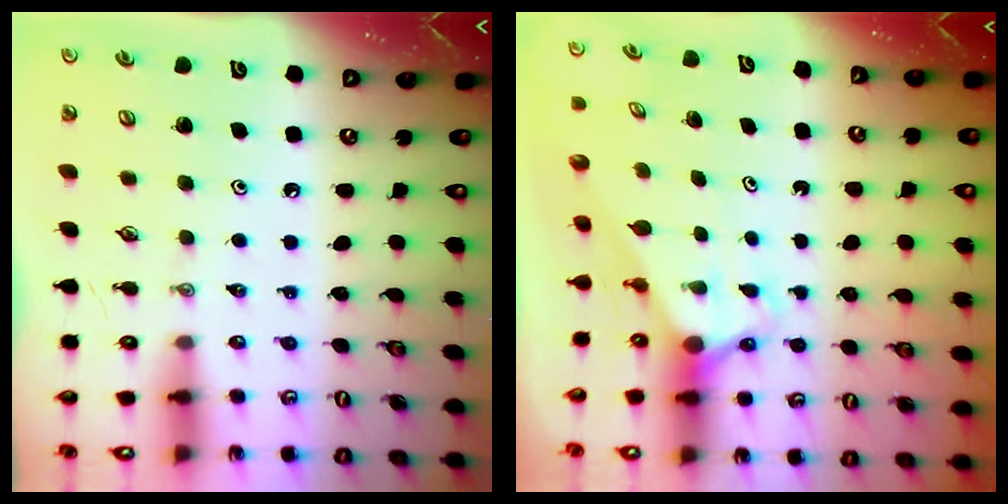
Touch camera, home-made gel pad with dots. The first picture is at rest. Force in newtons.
{"total": 2.7, "press": 2.7, "slide": 0.0}